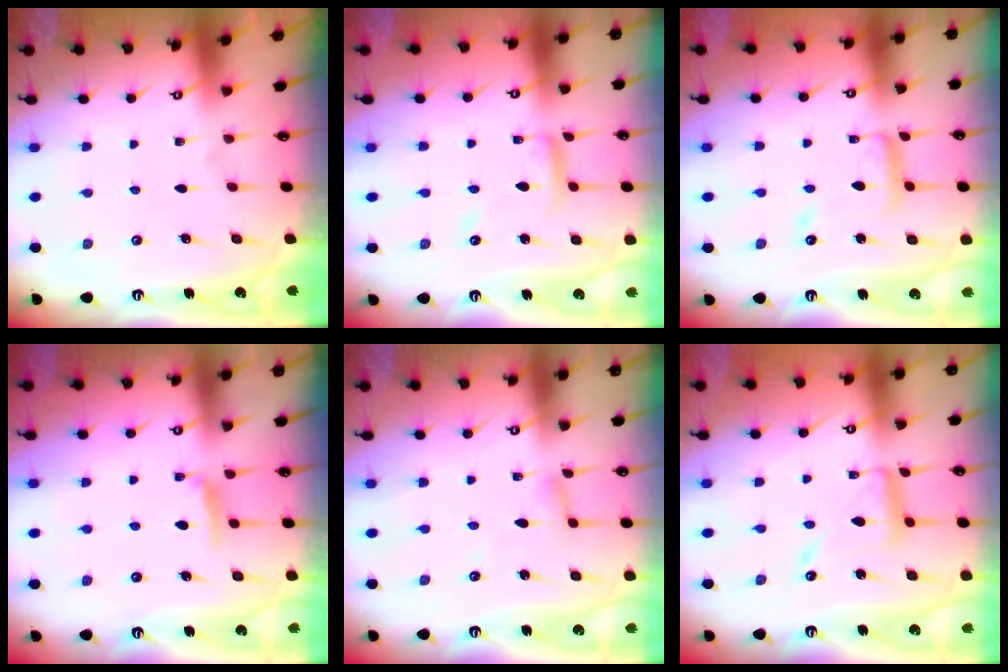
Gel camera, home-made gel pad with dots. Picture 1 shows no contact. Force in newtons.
{"total": 7.7, "press": 7.7, "slide": 0.3}
{"total": 11.0, "press": 11.0, "slide": 1.2}
{"total": 6.2, "press": 6.1, "slide": 0.8}
{"total": 2.5, "press": 2.5, "slide": 0.2}
{"total": 12.1, "press": 12.0, "slide": 1.0}